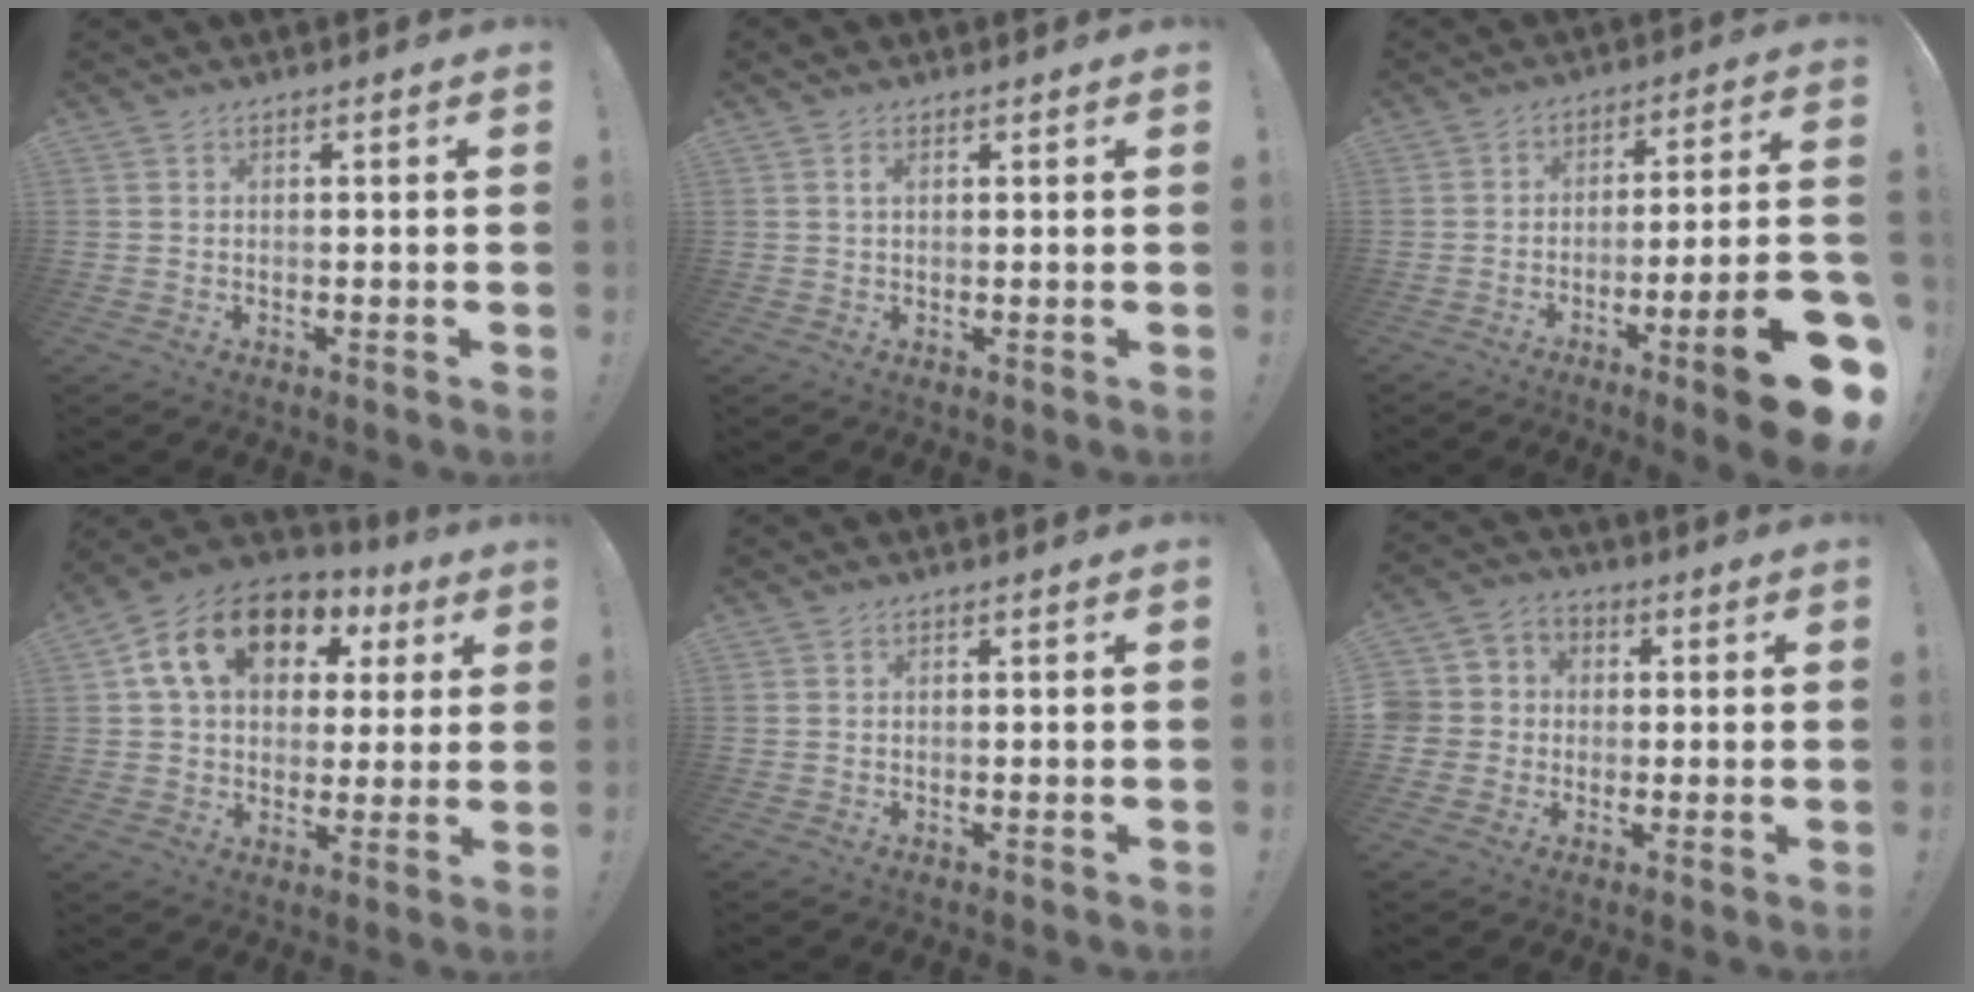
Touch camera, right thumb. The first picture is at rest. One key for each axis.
{"total": 1.6, "fx": 0.8, "fy": 0.8, "fz": 1.1, "tx": -0.011, "ty": -0.003, "tz": 0.013}
{"total": 16.0, "fx": -7.8, "fy": 1.8, "fz": 13.9, "tx": -0.193, "ty": 0.032, "tz": -0.117}
{"total": 18.0, "fx": 7.2, "fy": 12.5, "fz": 10.8, "tx": -0.178, "ty": -0.008, "tz": 0.135}
{"total": 0.0}
{"total": 6.8, "fx": -1.0, "fy": 6.4, "fz": 2.0, "tx": -0.038, "ty": 0.013, "tz": -0.017}